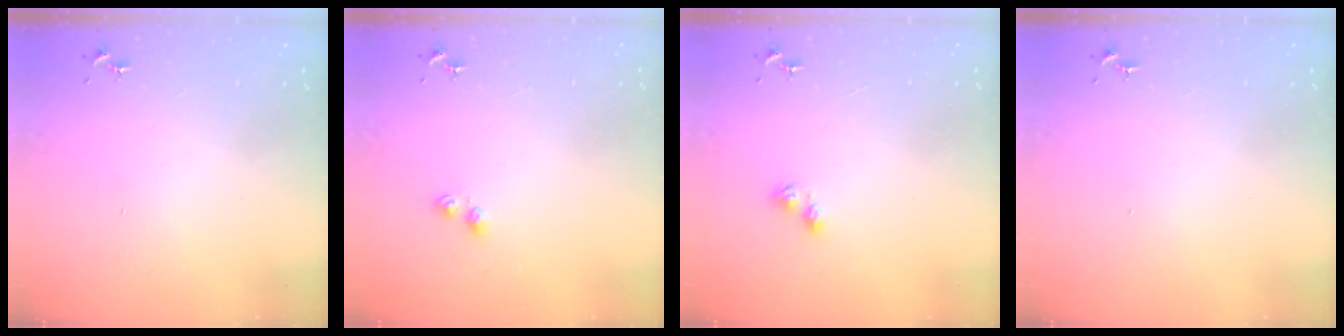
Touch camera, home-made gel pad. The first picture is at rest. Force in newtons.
{"total": 3.2, "press": 3.2, "slide": 0.4}
{"total": 6.2, "press": 6.2, "slide": 0.7}
{"total": 0.0}